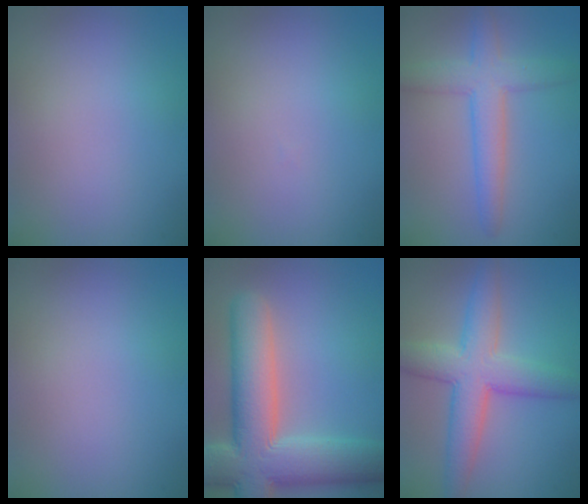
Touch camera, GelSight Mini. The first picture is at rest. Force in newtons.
{"total": 0.0}
{"total": 4.5, "press": 4.5, "slide": 0.2}
{"total": 0.0}
{"total": 11.1, "press": 11.0, "slide": 1.0}
{"total": 6.5, "press": 6.5, "slide": 0.4}